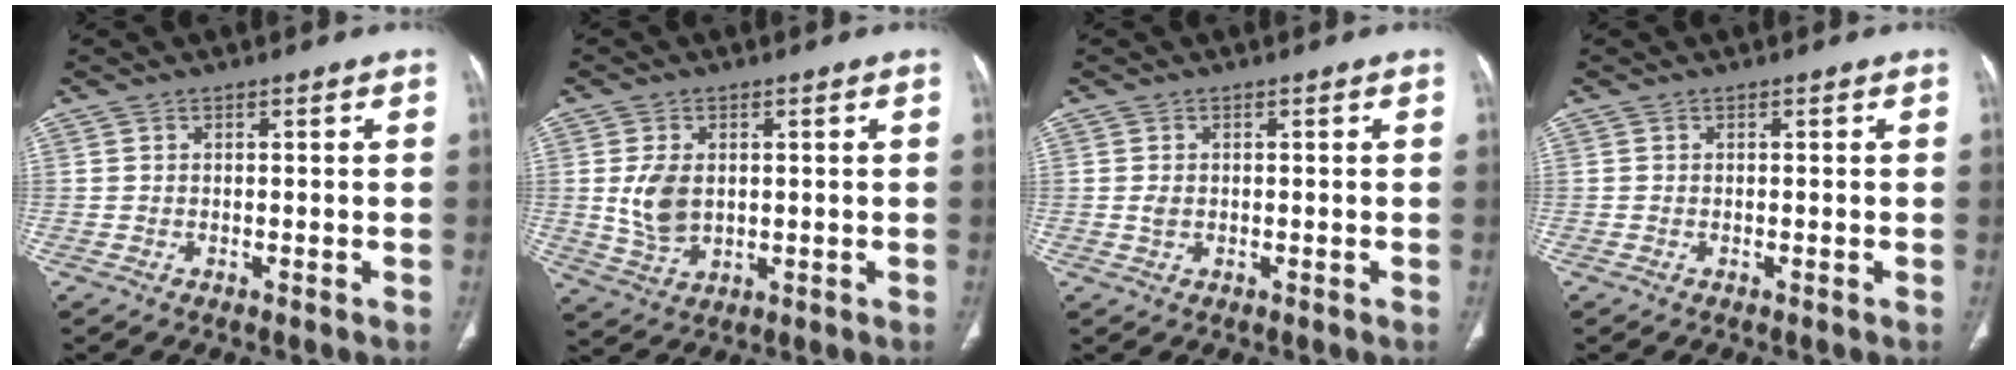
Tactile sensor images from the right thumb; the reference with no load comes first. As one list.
[{"total": 6.7, "force": [0.7, 4.4, 4.9], "torque": [-0.089, -0.006, 0.023]}, {"total": 1.1, "force": [0.0, 0.9, 0.7], "torque": [-0.015, 0.000, 0.001]}, {"total": 0.0}]